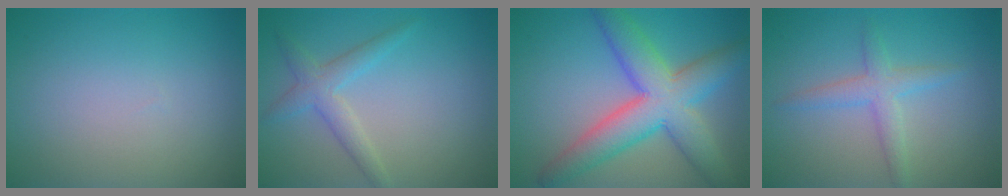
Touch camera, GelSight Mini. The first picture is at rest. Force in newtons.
{"total": 2.6, "press": 2.6, "slide": 0.1}
{"total": 8.6, "press": 8.6, "slide": 0.4}
{"total": 2.6, "press": 2.6, "slide": 0.0}